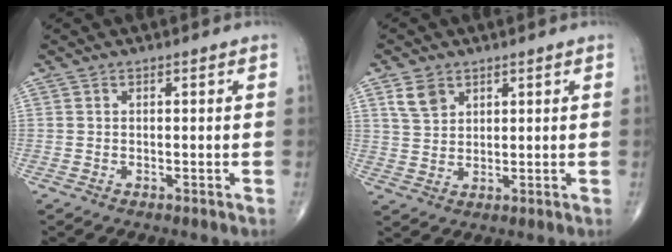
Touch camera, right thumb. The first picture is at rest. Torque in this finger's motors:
{"motor_torque": [-0.16, 0.18, 0.06, 0.06, 0.04]}